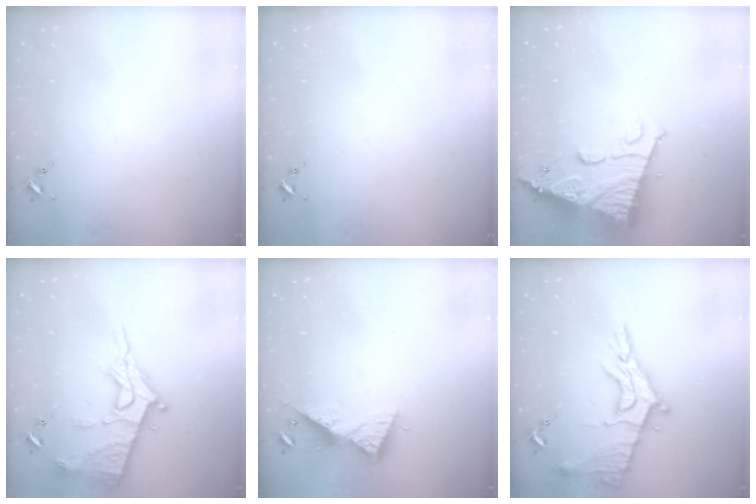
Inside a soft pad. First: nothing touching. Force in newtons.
{"total": 0.0}
{"total": 14.3, "press": 14.2, "slide": 1.6}
{"total": 15.7, "press": 15.7, "slide": 1.3}
{"total": 9.1, "press": 9.1, "slide": 0.4}
{"total": 17.8, "press": 17.8, "slide": 1.2}